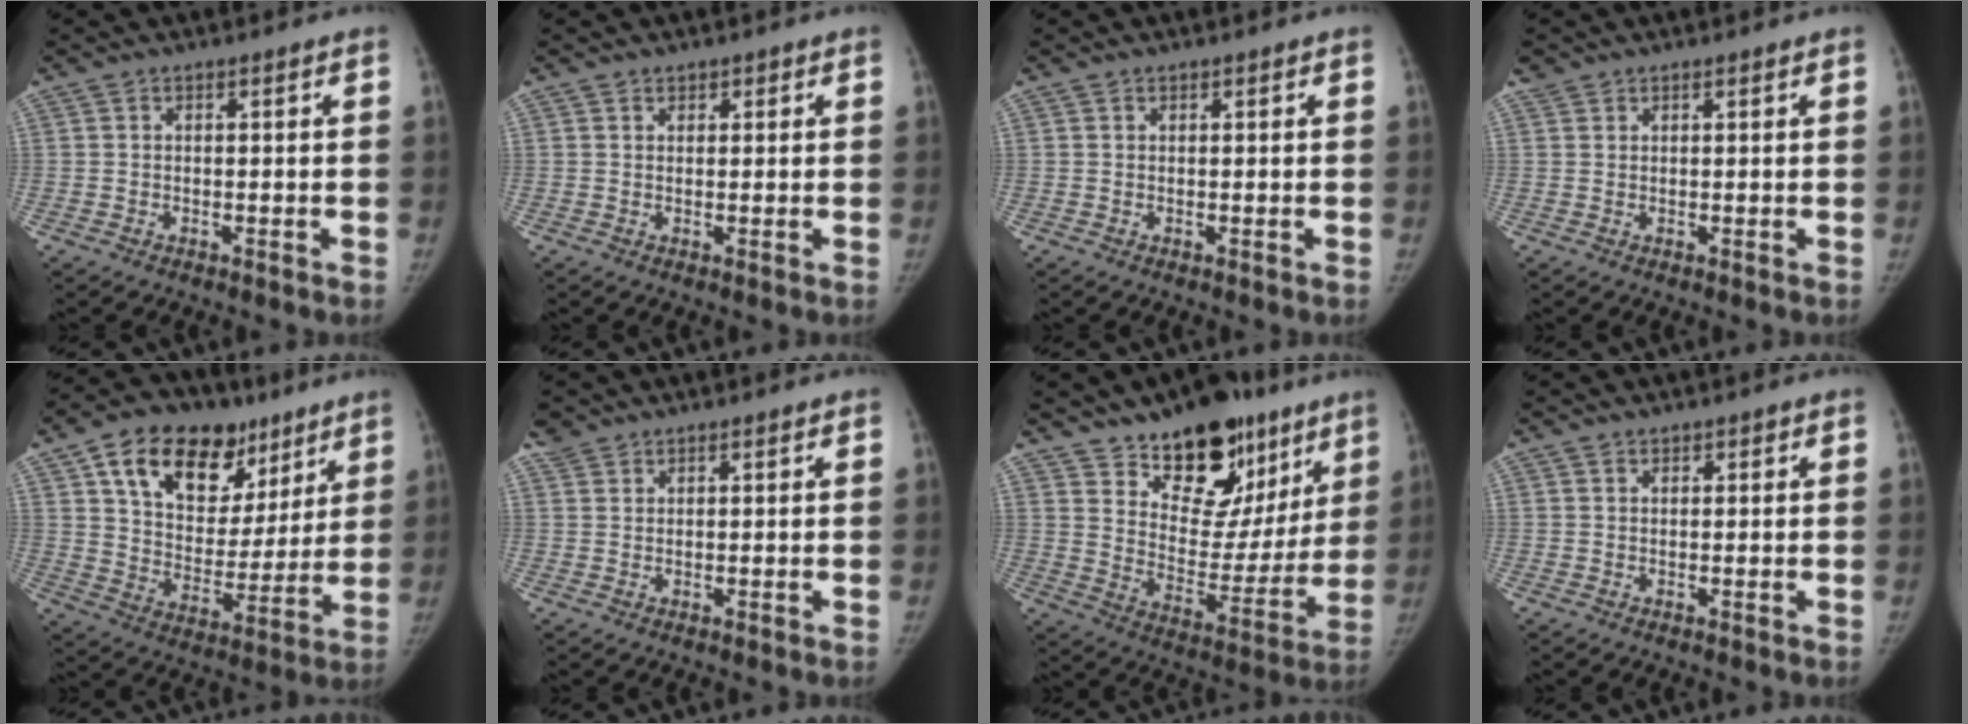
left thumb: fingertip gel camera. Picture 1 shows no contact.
{"total": 1.2, "force": [0.8, 1.0, 0.1], "torque": [0.019, -0.003, 0.007]}
{"total": 0.0}
{"total": 1.4, "force": [1.1, 0.8, -0.1], "torque": [0.012, -0.001, 0.015]}
{"total": 22.3, "force": [12.0, 14.1, 12.3], "torque": [-0.149, -0.023, 0.199]}
{"total": 2.3, "force": [1.9, 1.3, 0.0], "torque": [0.009, 0.002, 0.034]}
{"total": 22.2, "force": [14.4, 12.4, 11.4], "torque": [-0.106, -0.073, 0.220]}
{"total": 1.1, "force": [0.7, 0.8, 0.0], "torque": [0.019, -0.003, 0.006]}